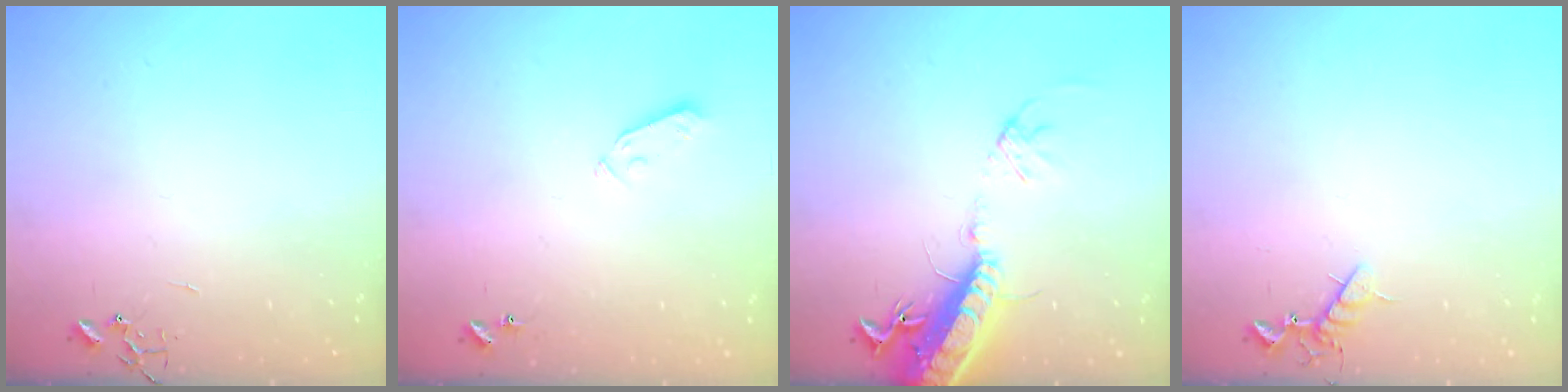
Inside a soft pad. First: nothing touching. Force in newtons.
{"total": 3.7, "press": 3.6, "slide": 0.6}
{"total": 17.8, "press": 17.3, "slide": 4.1}
{"total": 7.0, "press": 6.9, "slide": 1.1}